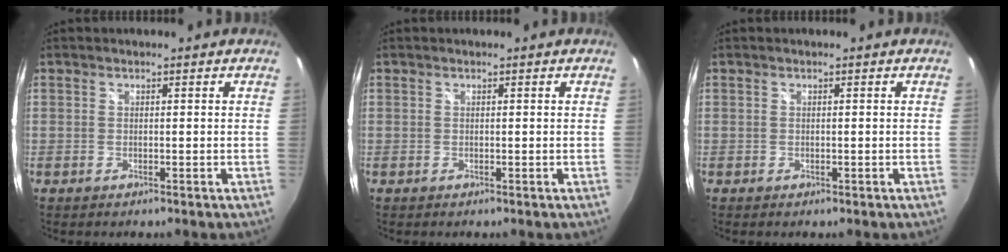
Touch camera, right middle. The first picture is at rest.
{"total": 0.0}
{"total": 0.0}